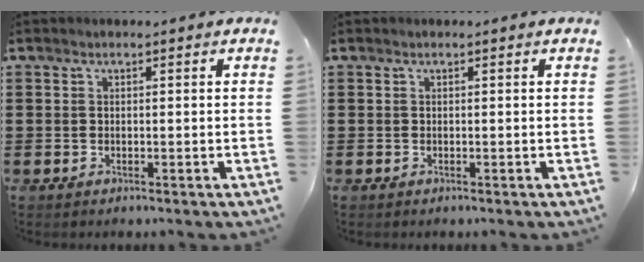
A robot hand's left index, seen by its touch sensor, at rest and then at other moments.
{"total": 0.0}